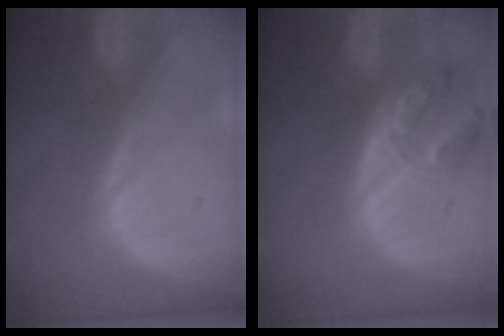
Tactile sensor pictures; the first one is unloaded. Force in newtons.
{"total": 7.6, "press": 6.7, "slide": 3.7}